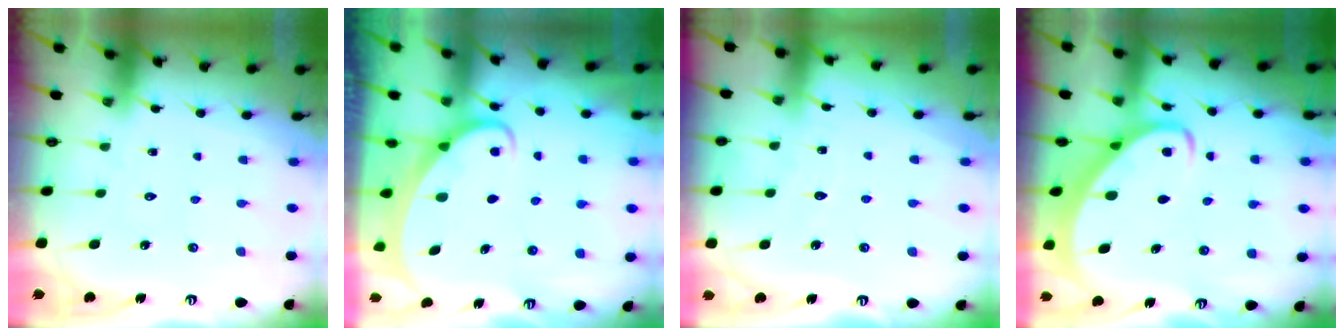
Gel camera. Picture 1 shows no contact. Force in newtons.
{"total": 2.1, "press": 2.1, "slide": 0.2}
{"total": 2.0, "press": 2.0, "slide": 0.1}
{"total": 2.9, "press": 2.8, "slide": 0.4}